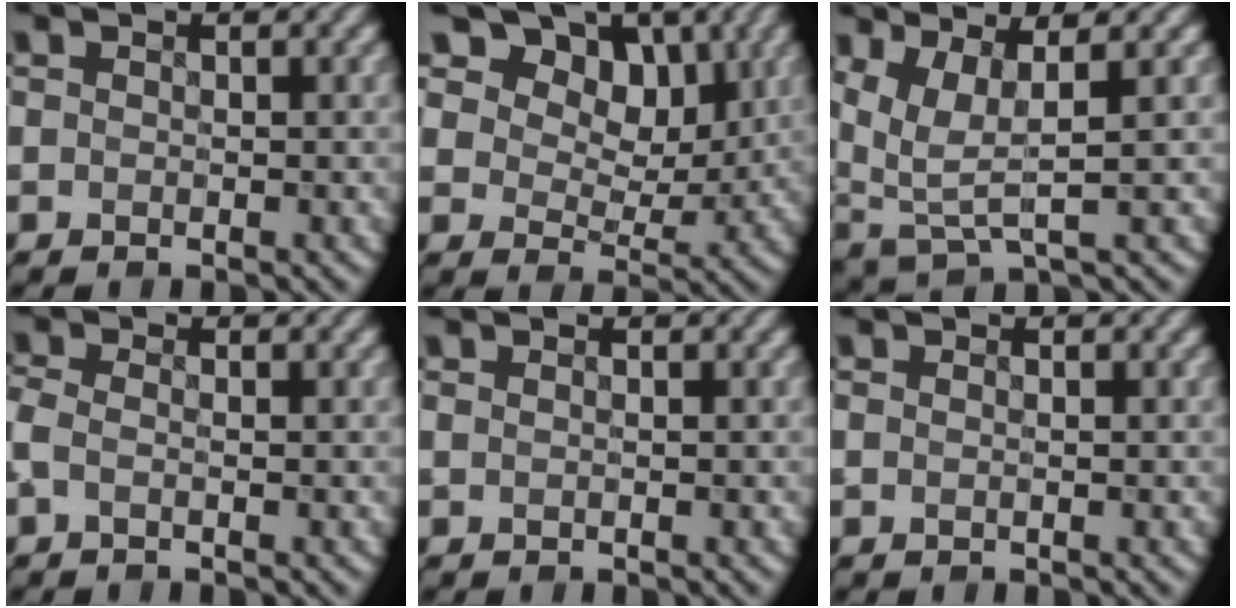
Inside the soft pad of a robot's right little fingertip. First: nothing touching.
{"total": 14.4, "force": [8.6, 9.0, 7.2], "torque": [-0.146, 0.015, 0.149]}
{"total": 5.0, "force": [2.0, 1.2, 4.5], "torque": [-0.105, 0.003, 0.042]}
{"total": 1.5, "force": [-0.7, 0.7, 1.1], "torque": [-0.035, 0.000, -0.024]}
{"total": 0.0}
{"total": 0.0}